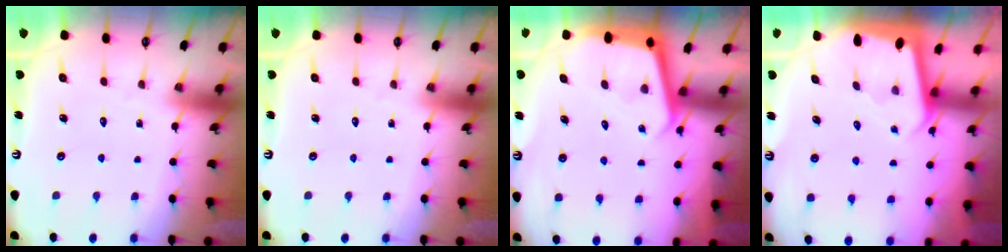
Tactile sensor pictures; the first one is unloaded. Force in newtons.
{"total": 0.0}
{"total": 3.5, "press": 3.5, "slide": 0.3}
{"total": 1.9, "press": 1.9, "slide": 0.1}